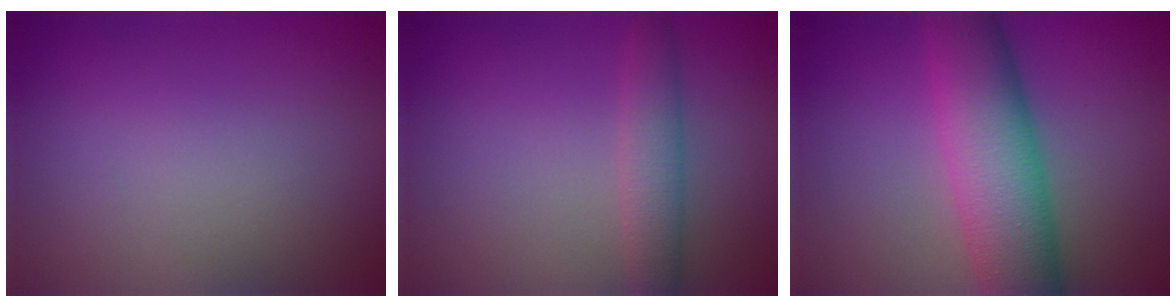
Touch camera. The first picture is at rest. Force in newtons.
{"total": 2.7, "press": 2.7, "slide": 0.1}
{"total": 9.0, "press": 9.0, "slide": 0.3}